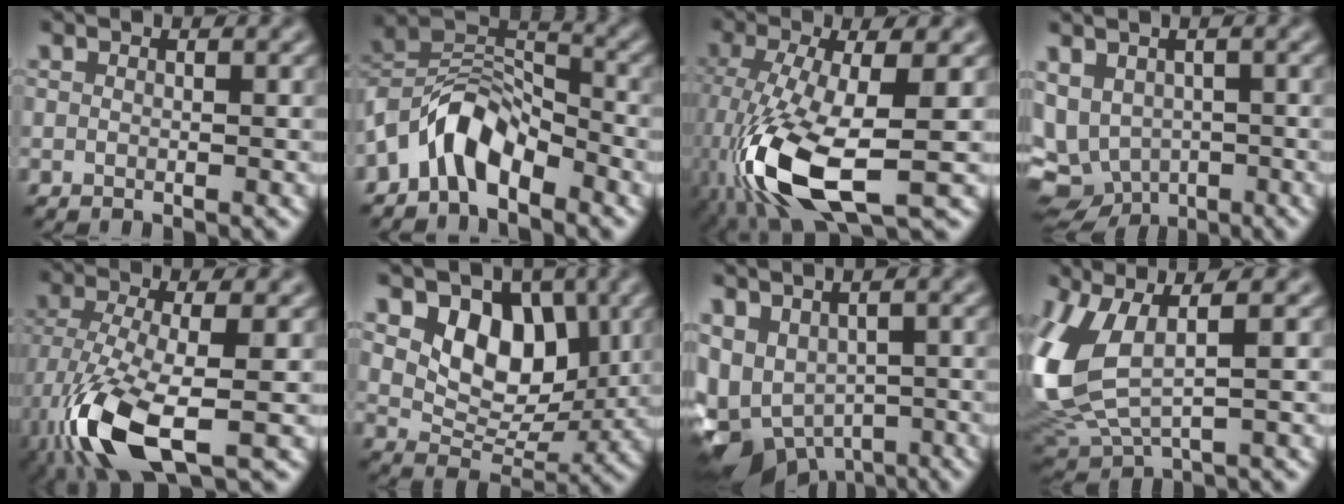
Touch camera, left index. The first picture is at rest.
{"total": 5.9, "force": [-4.2, 2.8, 3.1], "torque": [-0.049, 0.011, -0.087]}
{"total": 10.8, "force": [-4.5, 3.5, 9.2], "torque": [-0.211, -0.021, -0.086]}
{"total": 7.4, "force": [-2.4, 5.7, 4.2], "torque": [-0.080, -0.024, -0.023]}
{"total": 9.0, "force": [-4.7, 2.8, 7.1], "torque": [-0.164, -0.013, -0.095]}
{"total": 6.3, "force": [1.9, 4.5, 4.0], "torque": [-0.063, -0.014, 0.028]}
{"total": 7.7, "force": [-3.5, 5.2, 4.5], "torque": [-0.083, -0.022, -0.049]}
{"total": 9.5, "force": [1.3, 4.8, 8.1], "torque": [-0.225, -0.009, 0.031]}